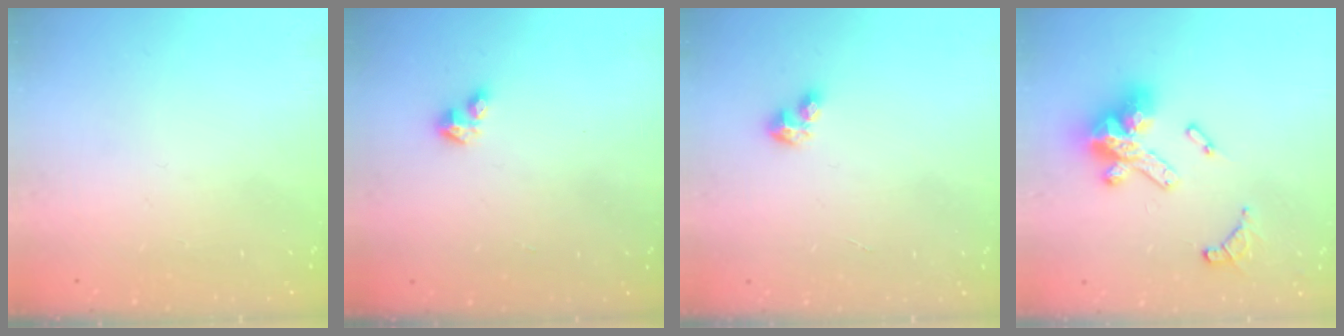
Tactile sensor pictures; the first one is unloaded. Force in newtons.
{"total": 2.9, "press": 2.8, "slide": 0.6}
{"total": 3.2, "press": 3.2, "slide": 0.4}
{"total": 14.2, "press": 14.2, "slide": 1.0}